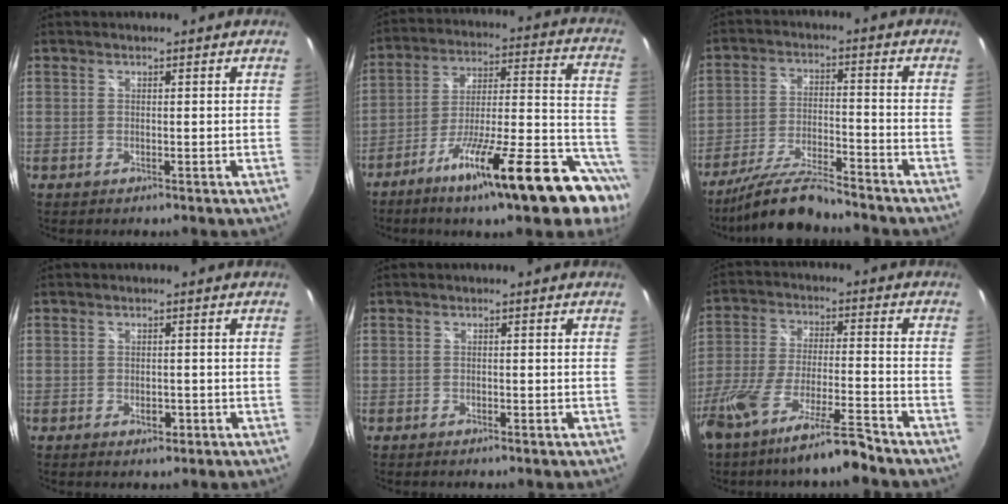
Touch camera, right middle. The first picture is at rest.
{"total": 24.5, "force": [-16.3, 3.5, 17.9], "torque": [-0.244, -0.015, -0.249]}
{"total": 11.3, "force": [-10.2, 0.7, 5.0], "torque": [-0.105, -0.012, -0.185]}
{"total": 2.2, "force": [-1.0, 1.4, 1.4], "torque": [-0.022, -0.003, -0.014]}
{"total": 0.7, "force": [-0.5, 0.2, 0.4], "torque": [-0.006, -0.001, -0.011]}
{"total": 14.8, "force": [-11.6, 0.8, 9.1], "torque": [-0.186, -0.035, -0.201]}